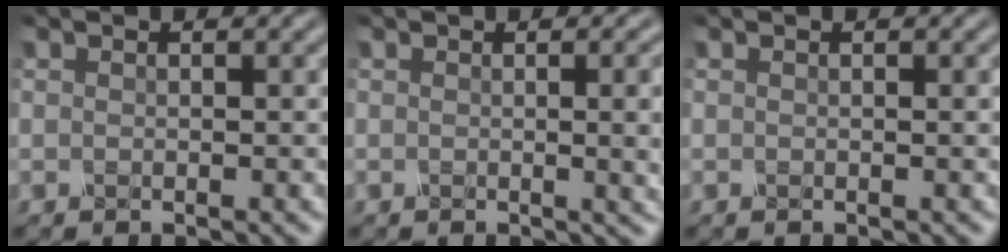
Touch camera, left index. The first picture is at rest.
{"total": 5.9, "force": [0.3, 2.5, 5.4], "torque": [-0.026, 0.009, 0.003]}
{"total": 0.6, "force": [0.0, 0.3, 0.6], "torque": [-0.002, 0.002, -0.001]}